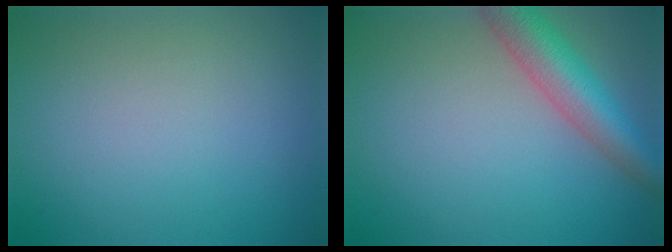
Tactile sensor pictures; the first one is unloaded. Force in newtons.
{"total": 5.7, "press": 5.7, "slide": 0.2}